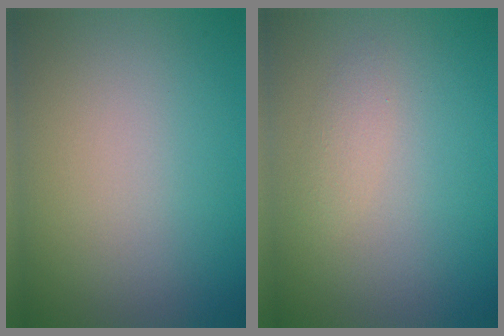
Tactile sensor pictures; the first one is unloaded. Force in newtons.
{"total": 1.2, "press": 1.2, "slide": 0.0}